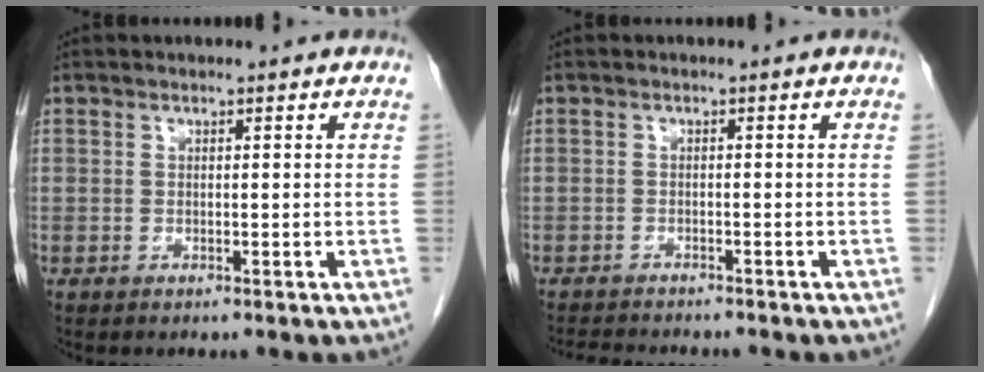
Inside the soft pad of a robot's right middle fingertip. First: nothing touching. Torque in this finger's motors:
{"motor_torque": [0.14, -0.12, 0.02, 0.00]}